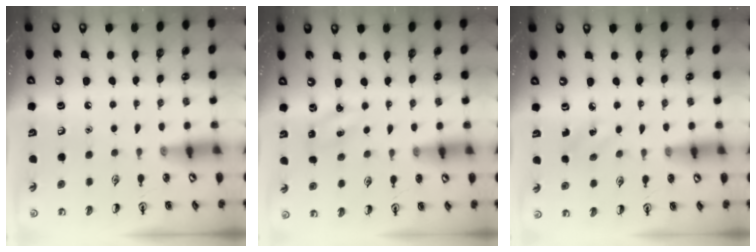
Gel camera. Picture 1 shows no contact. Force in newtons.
{"total": 2.5, "press": 2.3, "slide": 0.8}
{"total": 2.3, "press": 2.2, "slide": 0.8}